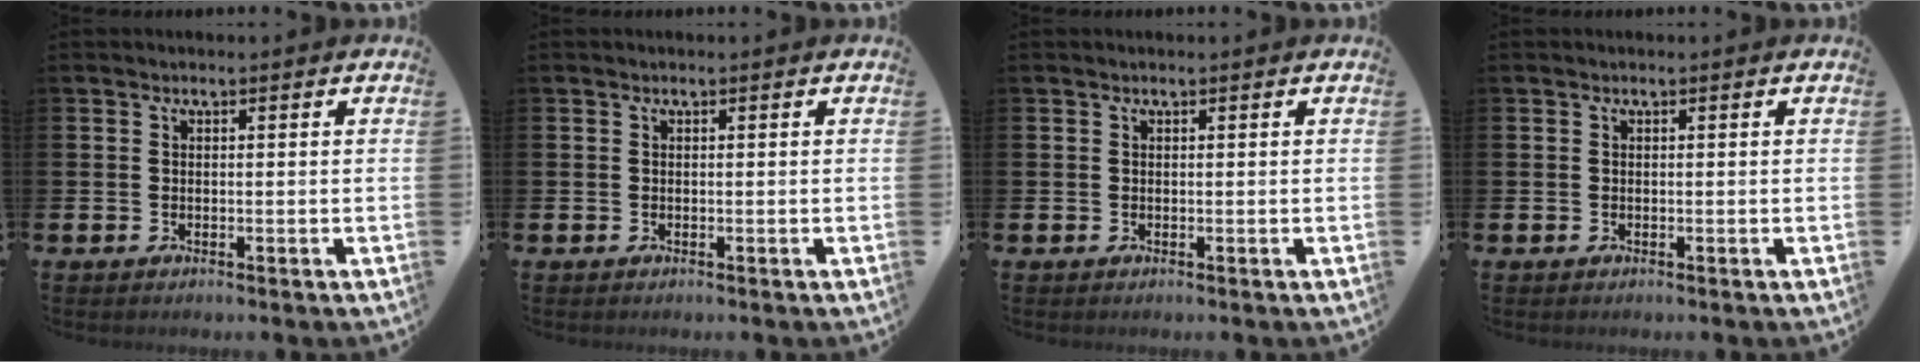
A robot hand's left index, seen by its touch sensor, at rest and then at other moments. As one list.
[{"total": 0.0}, {"total": 0.0}, {"total": 0.0}]